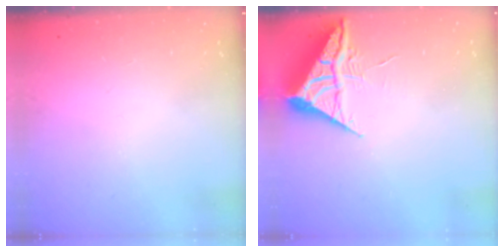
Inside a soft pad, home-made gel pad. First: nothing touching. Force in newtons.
{"total": 7.0, "press": 7.0, "slide": 0.3}